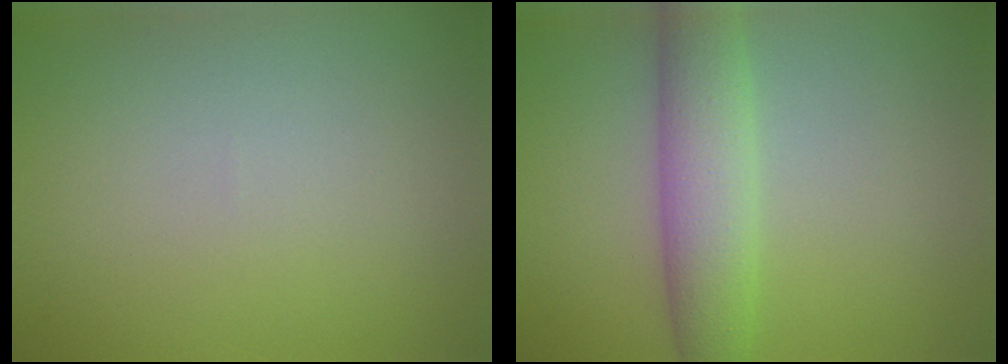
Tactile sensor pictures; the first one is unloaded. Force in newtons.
{"total": 4.8, "press": 4.8, "slide": 0.1}